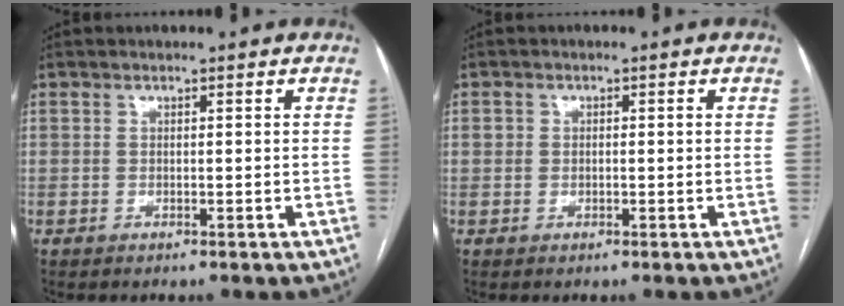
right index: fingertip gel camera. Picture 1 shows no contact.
{"total": 1.3, "force": [0.1, 1.1, 0.8], "torque": [-0.021, 0.013, 0.007]}